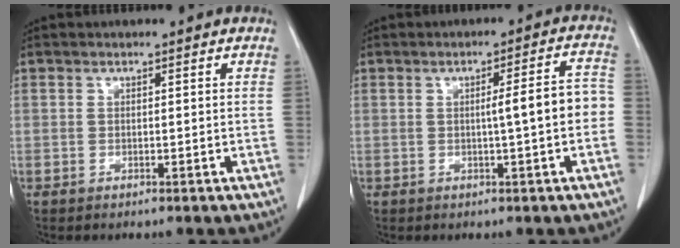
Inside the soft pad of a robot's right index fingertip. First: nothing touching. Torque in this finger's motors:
{"motor_torque": [1.00, -0.29, 0.48, 0.10]}